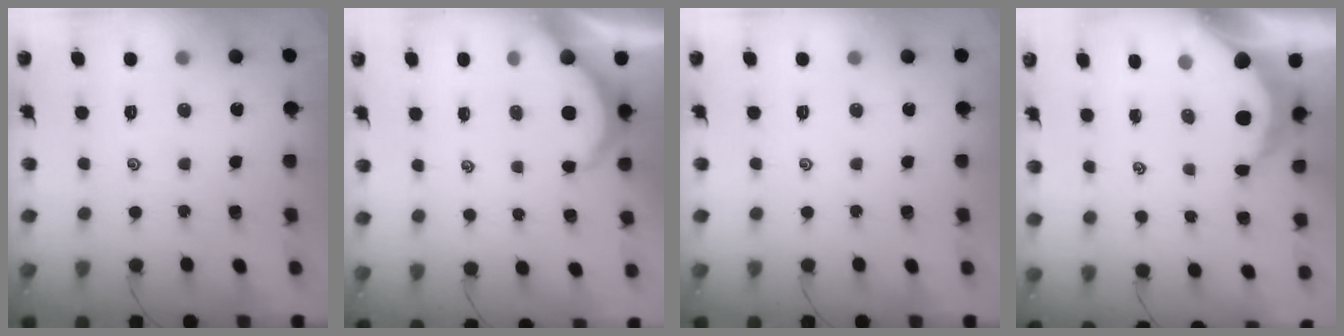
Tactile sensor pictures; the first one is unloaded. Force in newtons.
{"total": 3.2, "press": 3.2, "slide": 0.4}
{"total": 0.0}
{"total": 7.9, "press": 7.8, "slide": 1.1}